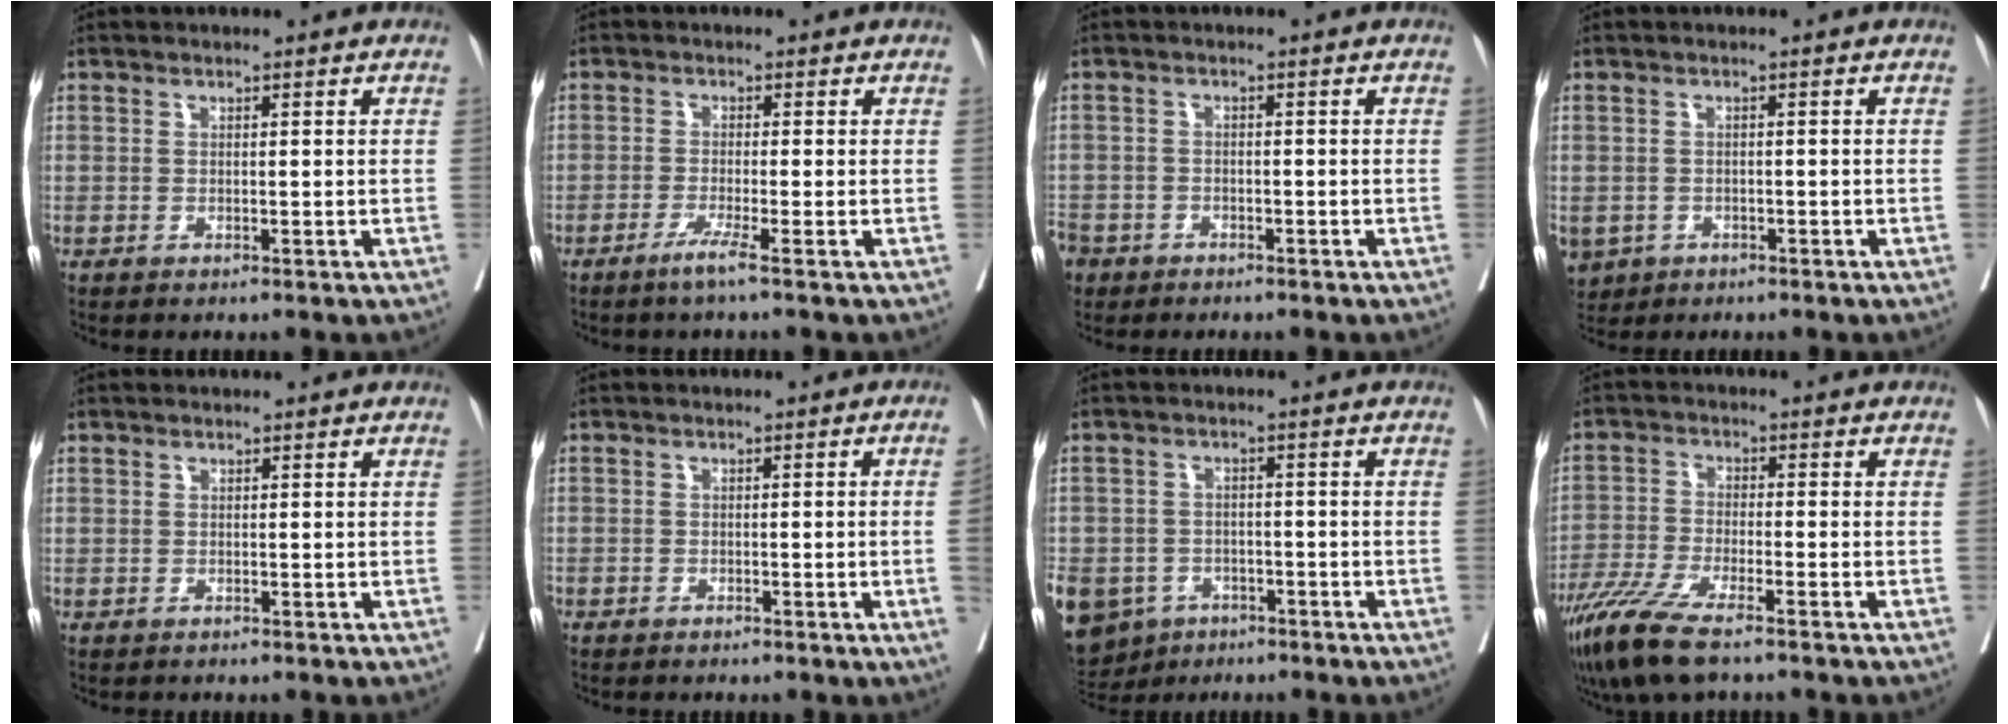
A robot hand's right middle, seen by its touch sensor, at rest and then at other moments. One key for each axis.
{"total": 2.6, "fx": -1.7, "fy": -0.8, "fz": 1.8, "tx": -0.035, "ty": -0.005, "tz": -0.036}
{"total": 6.5, "fx": -4.3, "fy": 4.6, "fz": 1.7, "tx": -0.055, "ty": -0.004, "tz": -0.080}
{"total": 5.8, "fx": -2.8, "fy": 4.7, "fz": 1.8, "tx": -0.043, "ty": -0.001, "tz": -0.040}
{"total": 0.5, "fx": 0.1, "fy": 0.5, "fz": -0.1, "tx": 0.012, "ty": 0.006, "tz": 0.002}
{"total": 2.3, "fx": -0.6, "fy": -0.3, "fz": 2.1, "tx": -0.026, "ty": 0.003, "tz": -0.011}
{"total": 13.2, "fx": -7.5, "fy": 9.9, "fz": 4.5, "tx": -0.129, "ty": -0.006, "tz": -0.106}
{"total": 9.3, "fx": -6.7, "fy": 1.3, "fz": 6.4, "tx": -0.124, "ty": -0.025, "tz": -0.122}